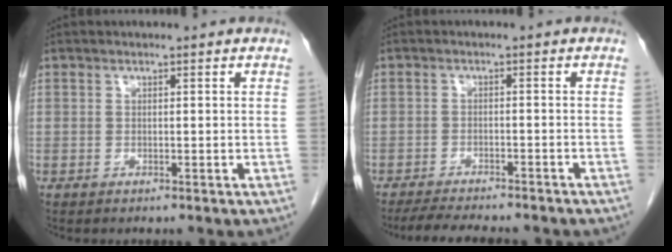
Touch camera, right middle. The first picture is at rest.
{"total": 11.5, "force": [-10.1, 2.1, 5.1], "torque": [-0.071, -0.010, -0.134]}